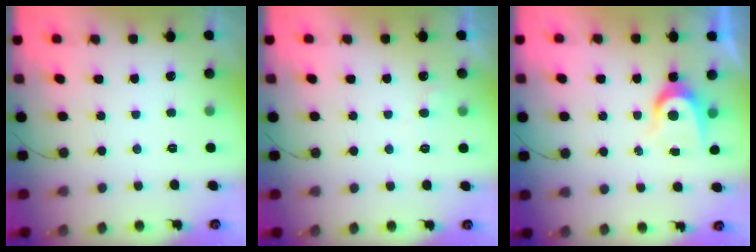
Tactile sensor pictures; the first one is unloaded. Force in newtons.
{"total": 4.9, "press": 4.9, "slide": 0.4}
{"total": 6.4, "press": 6.4, "slide": 0.4}